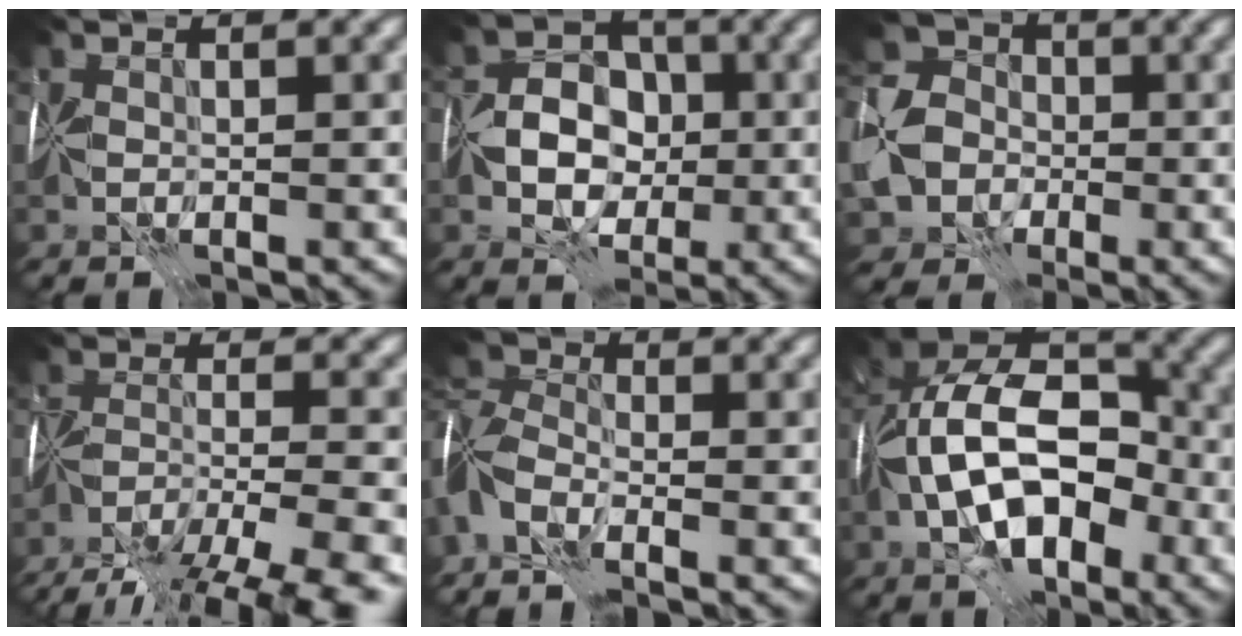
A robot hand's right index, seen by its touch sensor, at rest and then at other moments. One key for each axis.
{"total": 5.4, "fx": -0.6, "fy": 4.3, "fz": 3.2, "tx": -0.043, "ty": 0.012, "tz": -0.015}
{"total": 7.6, "fx": -2.3, "fy": 6.3, "fz": 3.5, "tx": -0.087, "ty": -0.007, "tz": -0.054}
{"total": 12.3, "fx": -9.9, "fy": 3.4, "fz": 6.4, "tx": -0.116, "ty": -0.019, "tz": -0.133}
{"total": 5.4, "fx": -3.3, "fy": 2.6, "fz": 3.4, "tx": -0.069, "ty": 0.003, "tz": -0.076}
{"total": 12.9, "fx": -2.6, "fy": 7.2, "fz": 10.4, "tx": -0.154, "ty": 0.025, "tz": -0.045}